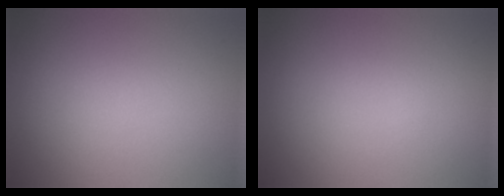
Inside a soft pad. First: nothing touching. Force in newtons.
{"total": 0.0}